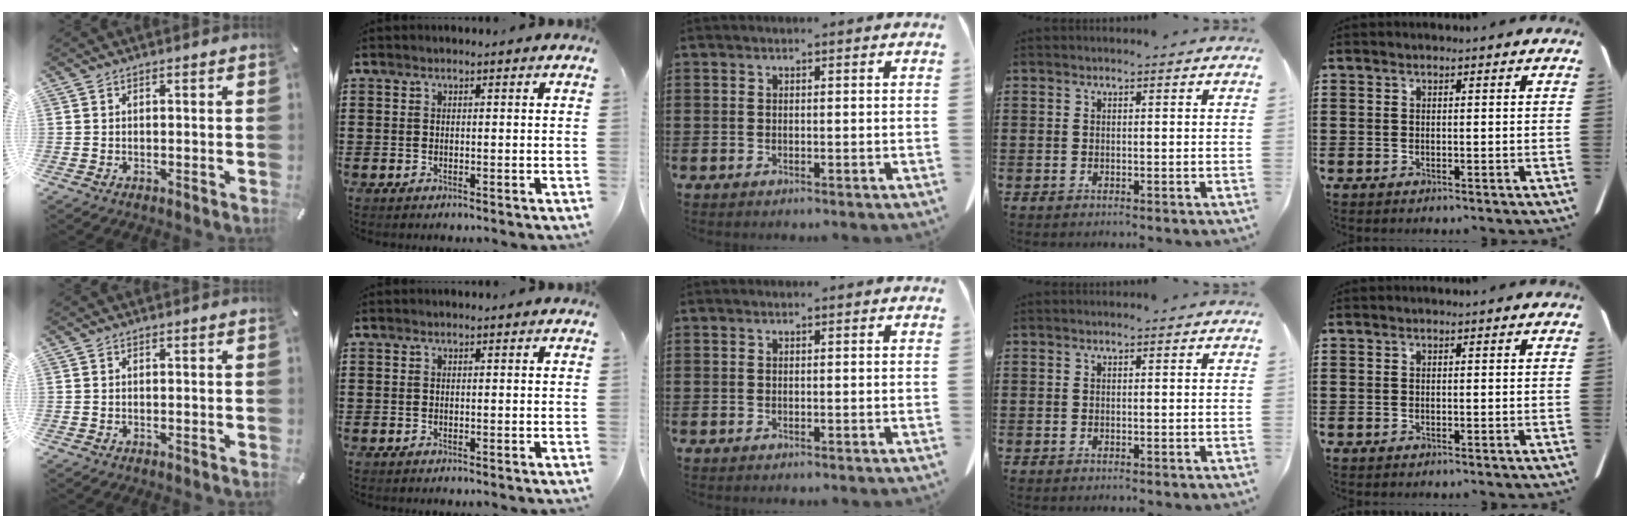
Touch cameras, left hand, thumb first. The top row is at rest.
{}